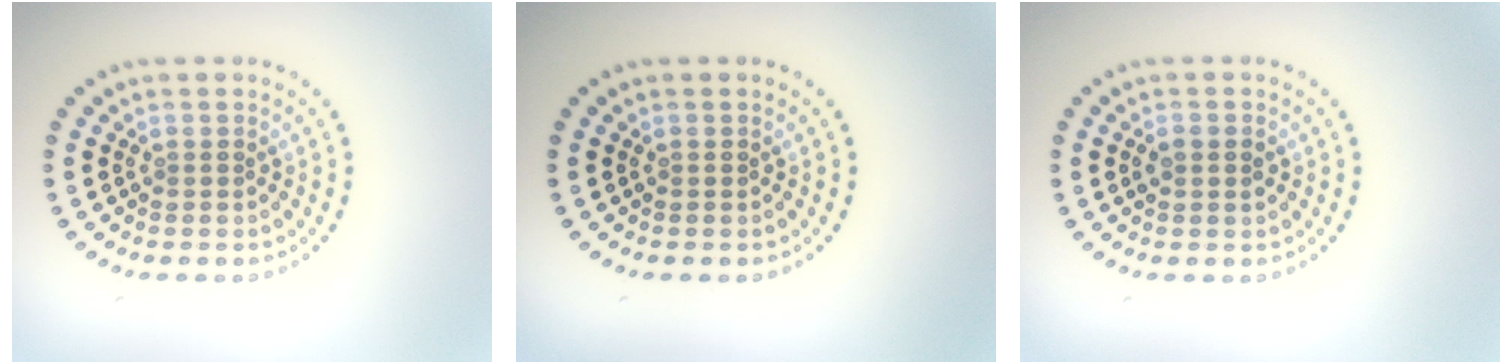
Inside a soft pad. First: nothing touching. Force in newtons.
{"total": 0.0}
{"total": 1.2, "press": 1.2, "slide": 0.1}